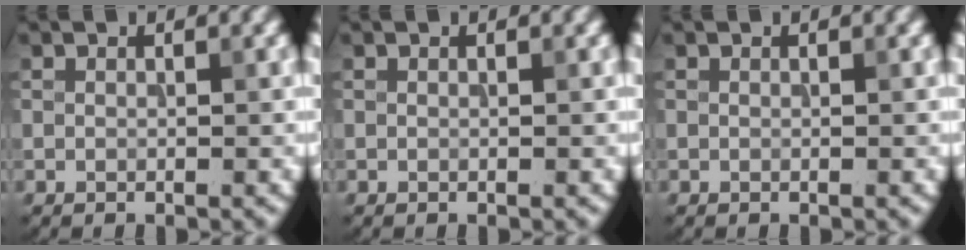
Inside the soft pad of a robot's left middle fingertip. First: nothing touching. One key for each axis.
{"total": 0.0}
{"total": 0.0}